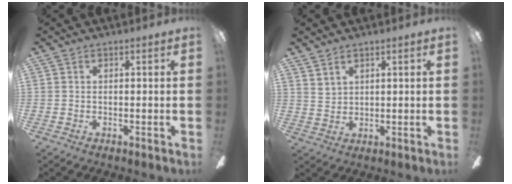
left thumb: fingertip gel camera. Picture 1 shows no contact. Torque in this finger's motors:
{"motor_torque": [0.27, -0.09, -0.21, 0.00, -0.07]}